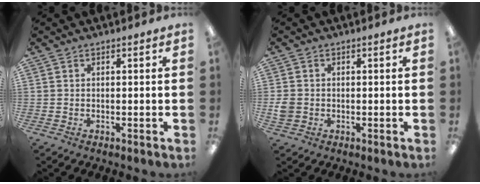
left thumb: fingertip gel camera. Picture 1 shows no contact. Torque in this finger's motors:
{"motor_torque": [-0.25, 0.41, 0.30, -0.22, 0.00]}